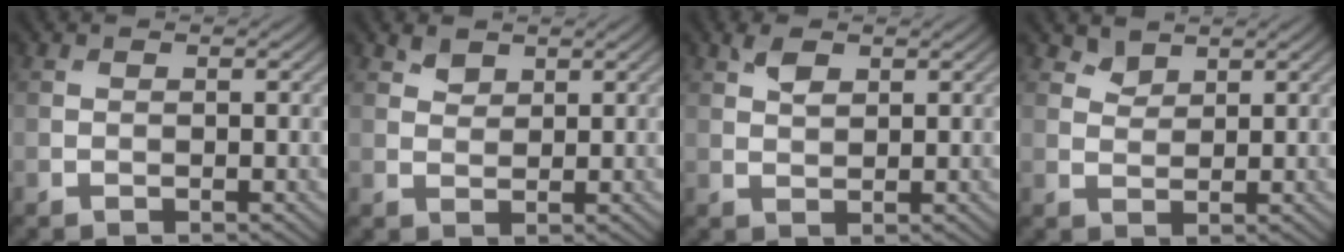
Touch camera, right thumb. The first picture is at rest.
{"total": 1.6, "force": [1.2, 0.9, 0.5], "torque": [-0.012, -0.002, 0.026]}
{"total": 2.2, "force": [1.2, 1.1, 1.4], "torque": [-0.031, 0.002, 0.025]}
{"total": 1.8, "force": [1.5, 0.9, 0.4], "torque": [-0.009, -0.006, 0.034]}